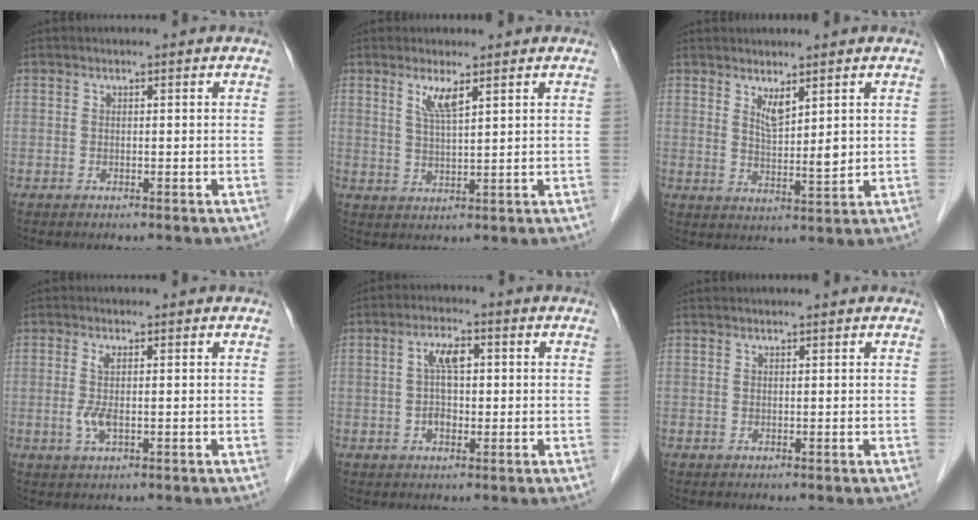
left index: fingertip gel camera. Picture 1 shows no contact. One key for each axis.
{"total": 3.4, "fx": 2.0, "fy": 0.1, "fz": 2.7, "tx": -0.058, "ty": -0.006, "tz": 0.043}
{"total": 3.9, "fx": 2.2, "fy": 0.7, "fz": 3.2, "tx": -0.061, "ty": -0.015, "tz": 0.047}
{"total": 2.7, "fx": -0.3, "fy": 0.6, "fz": 2.6, "tx": -0.064, "ty": -0.007, "tz": -0.003}
{"total": 4.3, "fx": 0.3, "fy": 2.2, "fz": 3.7, "tx": -0.077, "ty": 0.013, "tz": 0.005}
{"total": 0.7, "fx": 0.7, "fy": -0.1, "fz": 0.2, "tx": -0.006, "ty": 0.007, "tz": 0.014}